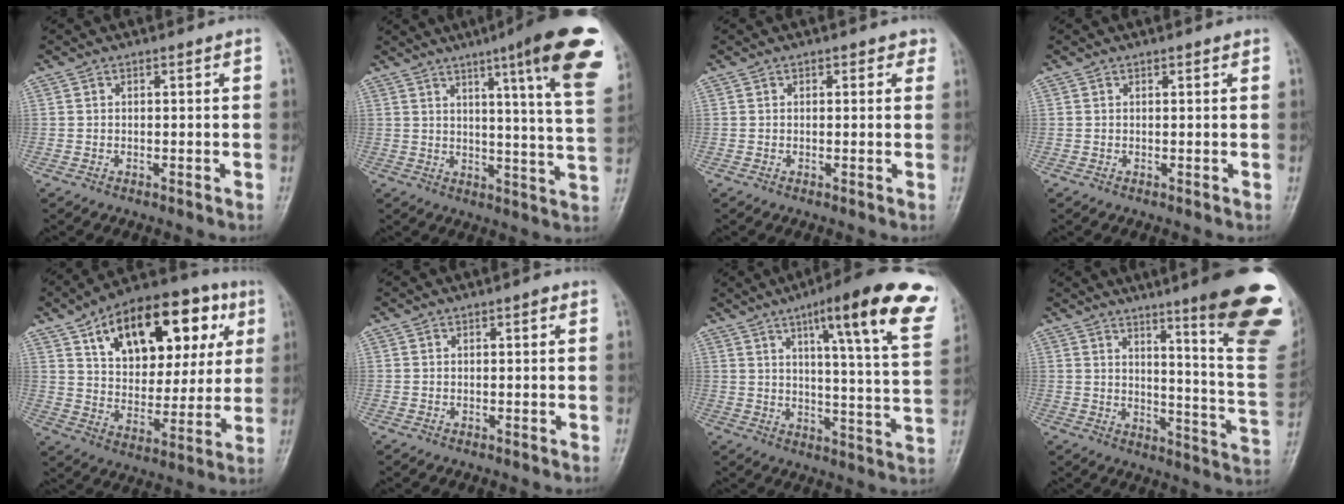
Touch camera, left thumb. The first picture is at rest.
{"total": 20.3, "force": [10.9, 2.0, 16.9], "torque": [-0.203, -0.043, 0.128]}
{"total": 1.8, "force": [1.0, 1.2, 0.9], "torque": [0.009, -0.001, 0.006]}
{"total": 0.5, "force": [0.4, 0.2, 0.3], "torque": [-0.004, -0.001, 0.003]}
{"total": 24.1, "force": [10.2, 13.4, 17.3], "torque": [-0.212, 0.002, 0.159]}
{"total": 0.7, "force": [0.3, 0.3, 0.6], "torque": [-0.009, 0.001, 0.001]}
{"total": 22.7, "force": [12.3, 3.8, 18.7], "torque": [-0.236, -0.033, 0.156]}
{"total": 23.8, "force": [13.6, 3.0, 19.2], "torque": [-0.203, -0.076, 0.178]}